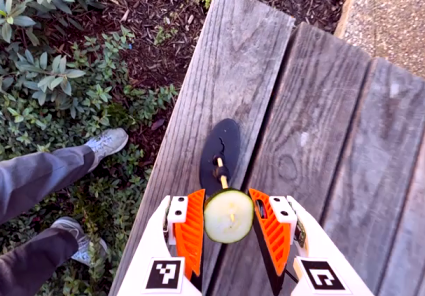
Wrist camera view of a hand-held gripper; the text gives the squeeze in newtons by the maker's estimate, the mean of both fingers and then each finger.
{"total": 12.2, "left": 12.5, "right": 11.9}